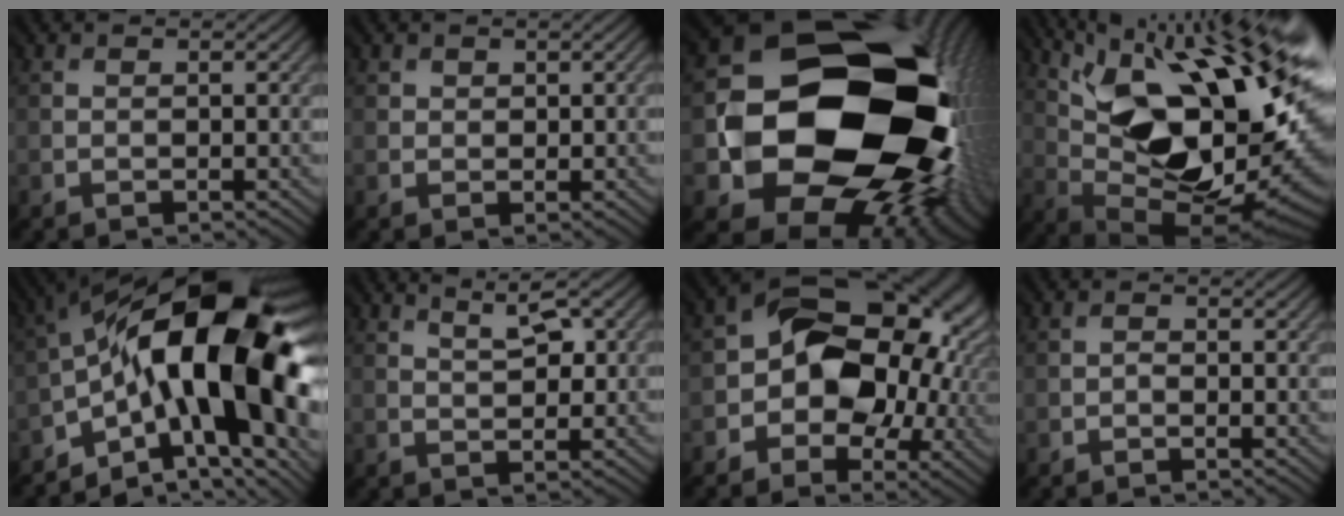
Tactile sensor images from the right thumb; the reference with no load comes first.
{"total": 1.0, "force": [0.7, 0.8, -0.1], "torque": [0.001, -0.002, 0.011]}
{"total": 20.9, "force": [-0.1, 17.1, 12.1], "torque": [-0.274, -0.080, 0.044]}
{"total": 20.6, "force": [5.8, 8.5, 17.9], "torque": [-0.270, 0.026, 0.096]}
{"total": 18.2, "force": [-2.3, 7.9, 16.2], "torque": [-0.244, 0.023, -0.055]}
{"total": 3.8, "force": [2.5, 1.0, 2.6], "torque": [-0.050, 0.002, 0.037]}
{"total": 14.4, "force": [-0.9, 10.4, 9.9], "torque": [-0.133, -0.009, -0.011]}
{"total": 0.5, "force": [-0.5, 0.1, -0.1], "torque": [-0.001, 0.002, -0.011]}